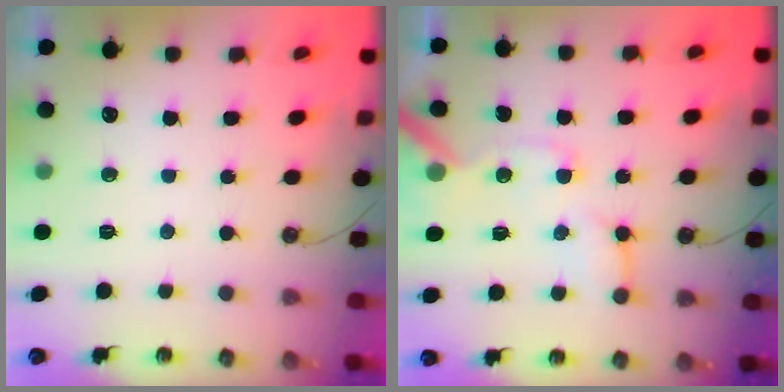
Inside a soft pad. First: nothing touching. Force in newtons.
{"total": 13.2, "press": 13.1, "slide": 1.9}